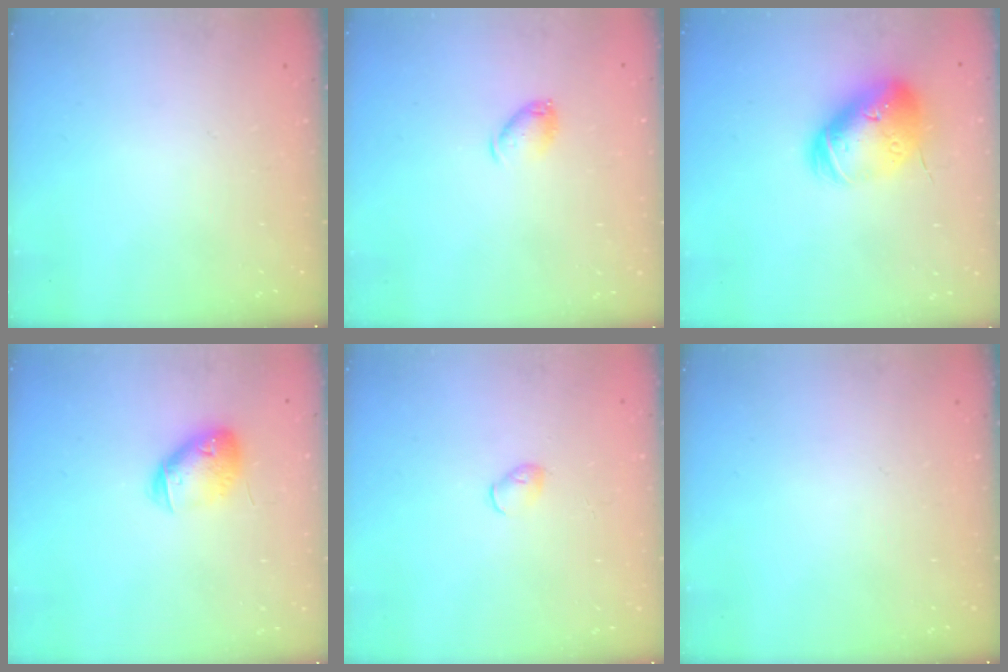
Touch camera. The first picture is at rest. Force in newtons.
{"total": 5.9, "press": 5.8, "slide": 0.9}
{"total": 19.6, "press": 19.4, "slide": 2.8}
{"total": 12.0, "press": 11.8, "slide": 1.9}
{"total": 2.9, "press": 2.9, "slide": 0.7}
{"total": 0.0}